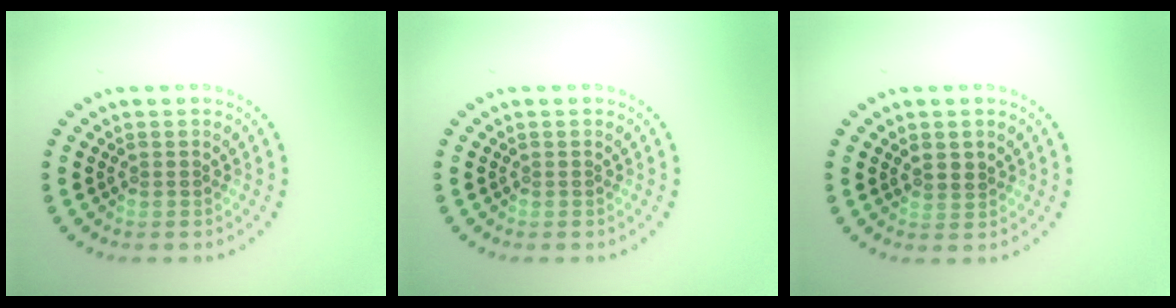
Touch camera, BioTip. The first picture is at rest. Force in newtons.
{"total": 0.0}
{"total": 1.0, "press": 0.8, "slide": 0.5}